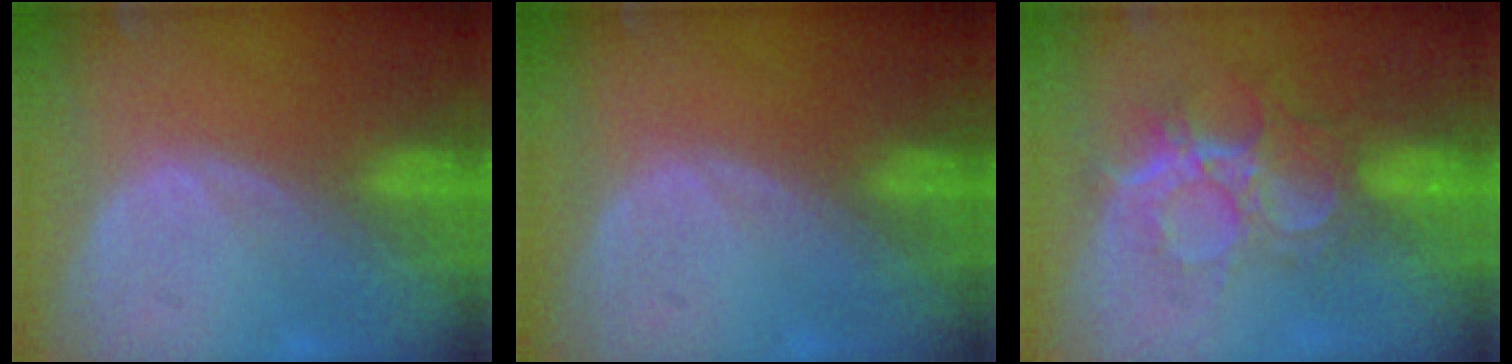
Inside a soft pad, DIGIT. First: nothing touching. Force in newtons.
{"total": 0.0}
{"total": 9.4, "press": 8.0, "slide": 5.0}